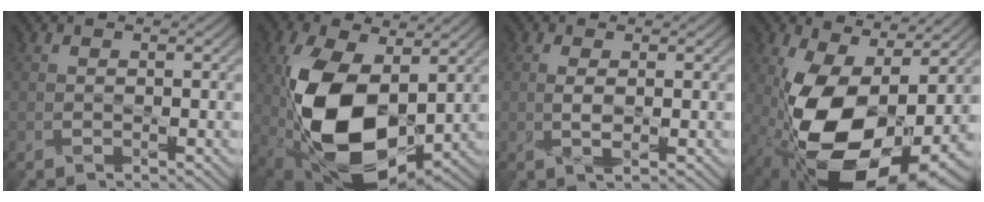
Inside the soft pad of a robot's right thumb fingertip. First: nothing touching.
{"total": 15.0, "force": [-0.1, 8.7, 12.2], "torque": [-0.265, -0.017, 0.006]}
{"total": 1.6, "force": [0.2, 0.1, 1.6], "torque": [-0.037, 0.005, 0.003]}
{"total": 15.7, "force": [-1.9, 7.9, 13.4], "torque": [-0.244, -0.018, -0.026]}